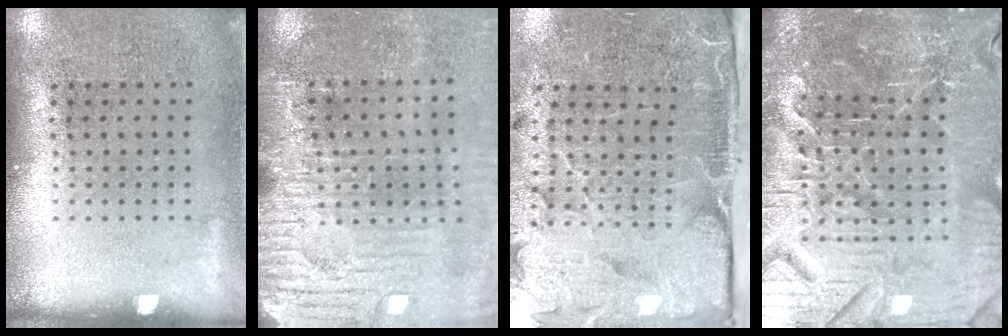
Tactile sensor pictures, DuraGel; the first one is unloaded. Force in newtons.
{"total": 3.6, "press": 3.5, "slide": 0.5}
{"total": 5.2, "press": 4.0, "slide": 3.3}
{"total": 5.9, "press": 5.5, "slide": 2.1}